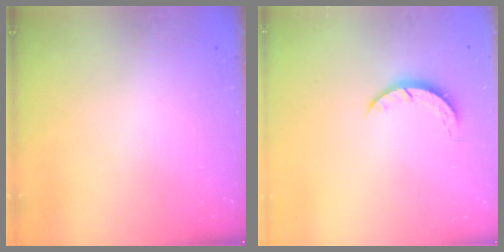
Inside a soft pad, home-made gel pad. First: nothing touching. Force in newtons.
{"total": 3.1, "press": 3.0, "slide": 0.4}